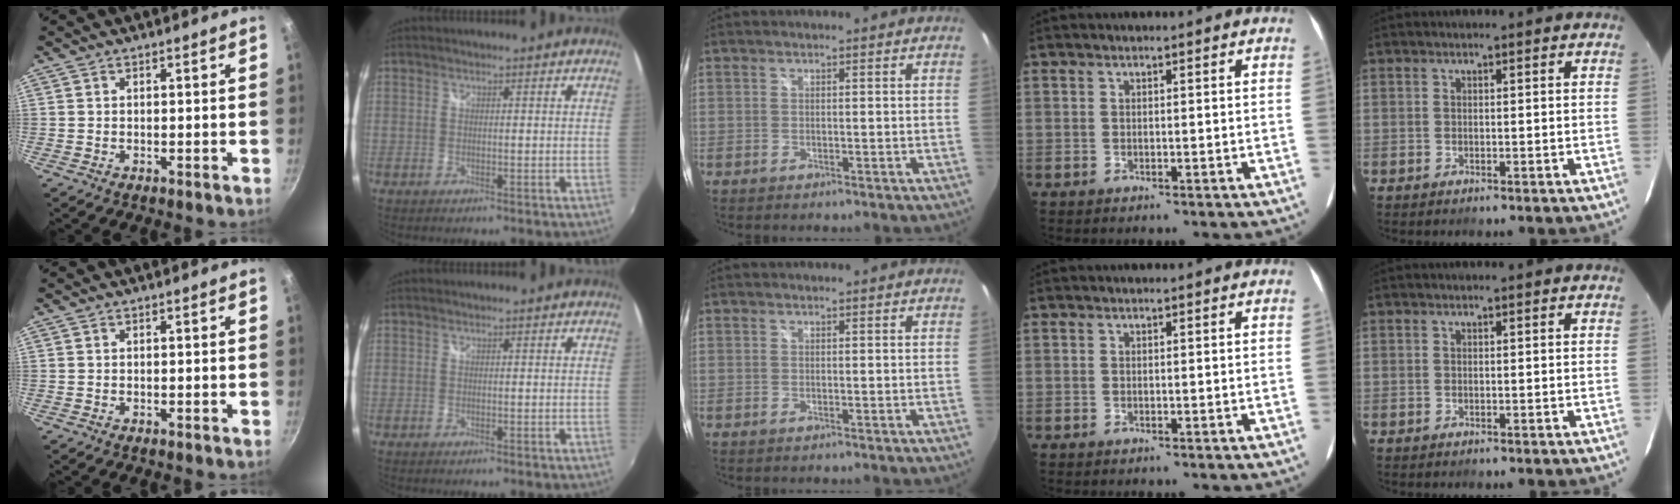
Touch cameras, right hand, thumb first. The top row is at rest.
{}